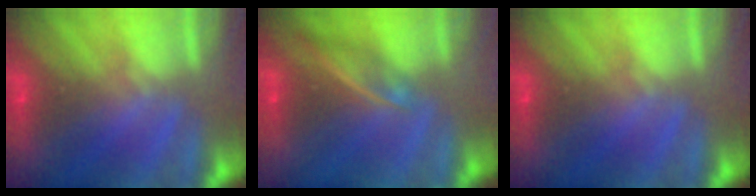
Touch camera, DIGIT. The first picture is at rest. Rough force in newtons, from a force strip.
{"total": 7.4}
{"total": 0.0}